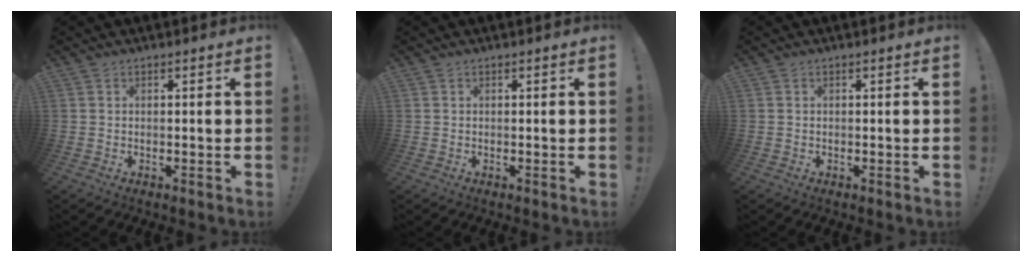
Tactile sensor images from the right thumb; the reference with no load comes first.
{"total": 0.0}
{"total": 0.0}